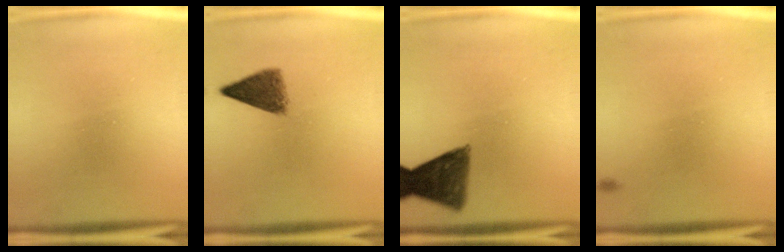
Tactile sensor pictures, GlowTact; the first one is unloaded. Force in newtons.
{"total": 5.1}
{"total": 8.6}
{"total": 0.6}